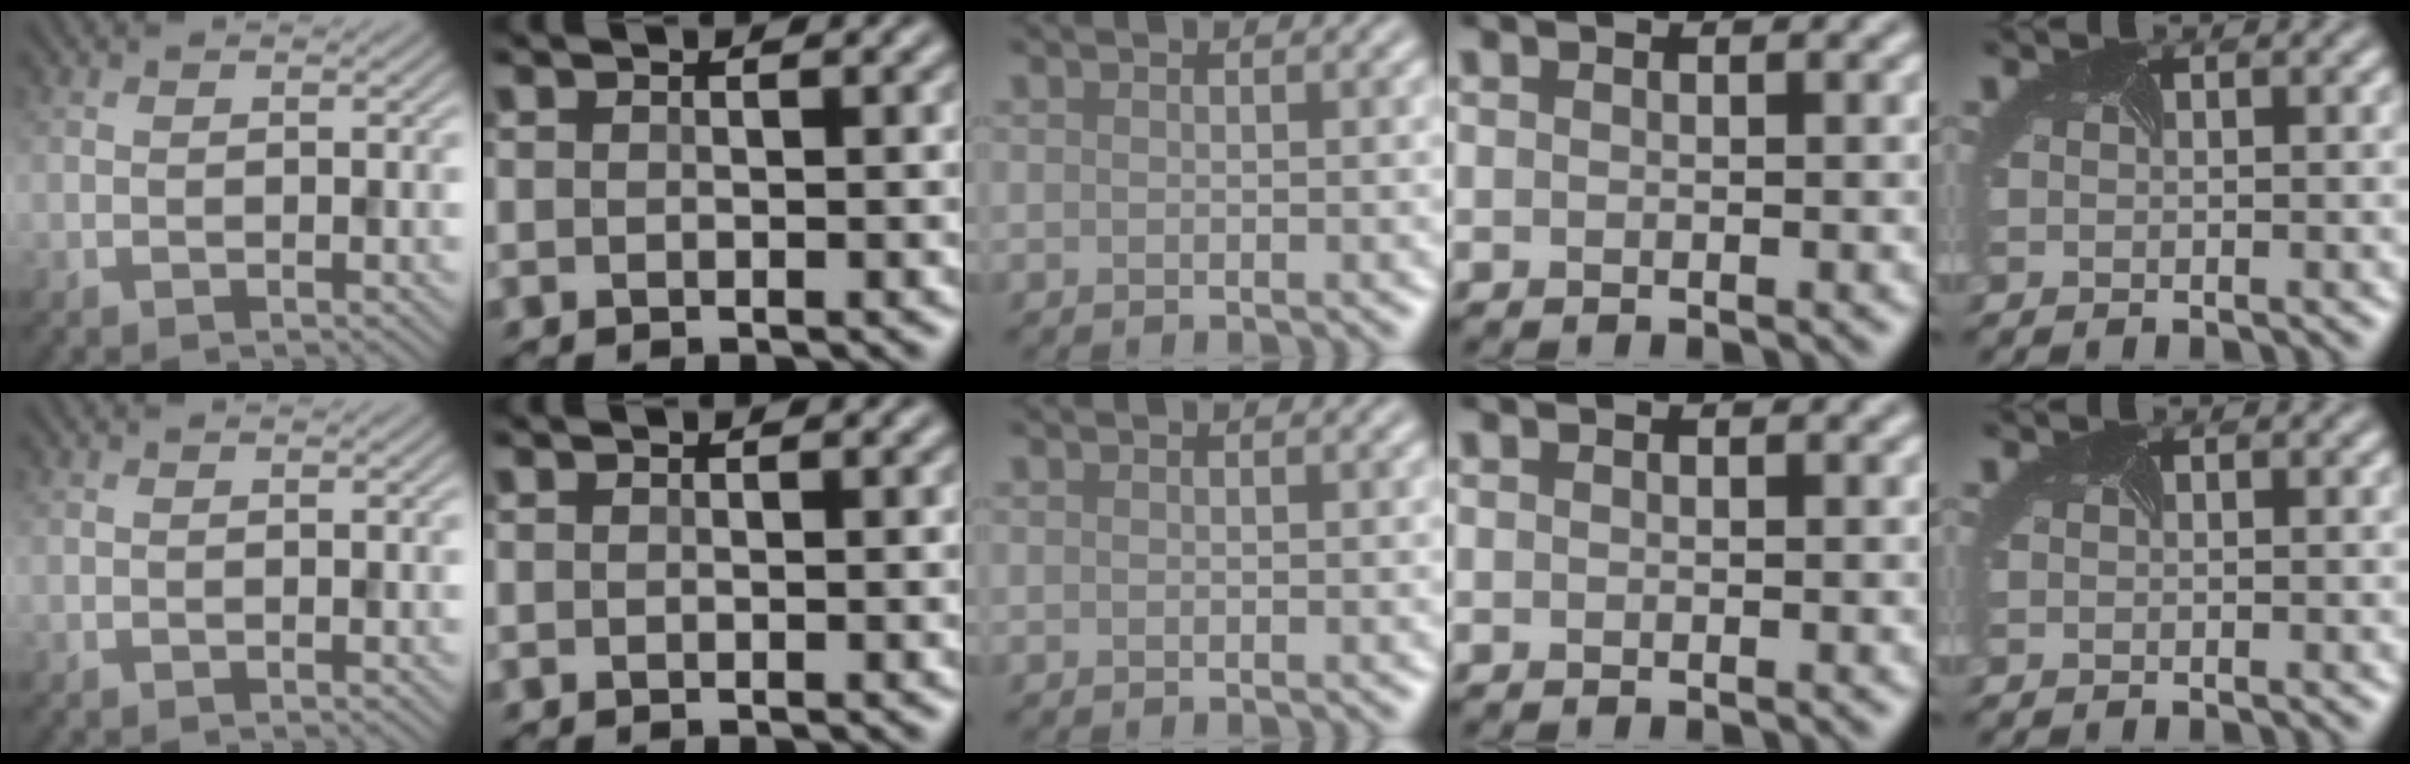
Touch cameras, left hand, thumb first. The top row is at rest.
{}